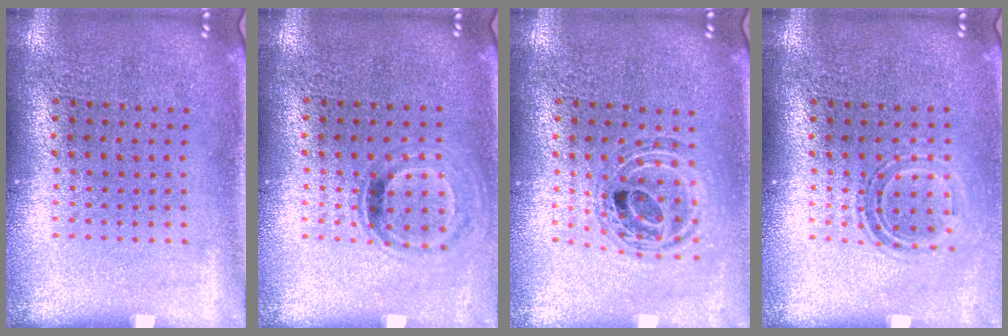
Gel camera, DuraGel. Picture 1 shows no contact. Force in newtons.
{"total": 0.9, "press": 0.8, "slide": 0.5}
{"total": 0.9, "press": 0.9, "slide": 0.2}
{"total": 1.3, "press": 1.1, "slide": 0.7}